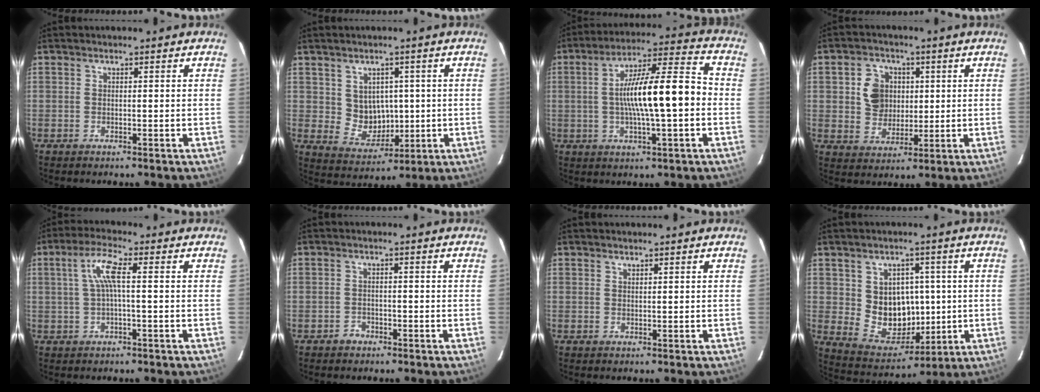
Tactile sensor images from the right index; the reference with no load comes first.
{"total": 6.6, "force": [1.0, 6.0, 2.5], "torque": [-0.049, 0.003, 0.037]}
{"total": 14.8, "force": [-1.1, 2.3, 14.5], "torque": [-0.236, 0.018, -0.015]}
{"total": 7.6, "force": [1.4, 6.7, 3.2], "torque": [-0.065, 0.016, 0.034]}
{"total": 5.1, "force": [0.3, 0.3, 5.1], "torque": [-0.099, 0.007, 0.011]}
{"total": 1.7, "force": [-1.2, 1.1, 0.0], "torque": [0.000, 0.006, -0.019]}
{"total": 0.5, "force": [0.5, 0.0, 0.1], "torque": [0.000, 0.001, 0.011]}
{"total": 10.7, "force": [0.8, 9.4, 5.0], "torque": [-0.093, 0.000, 0.038]}